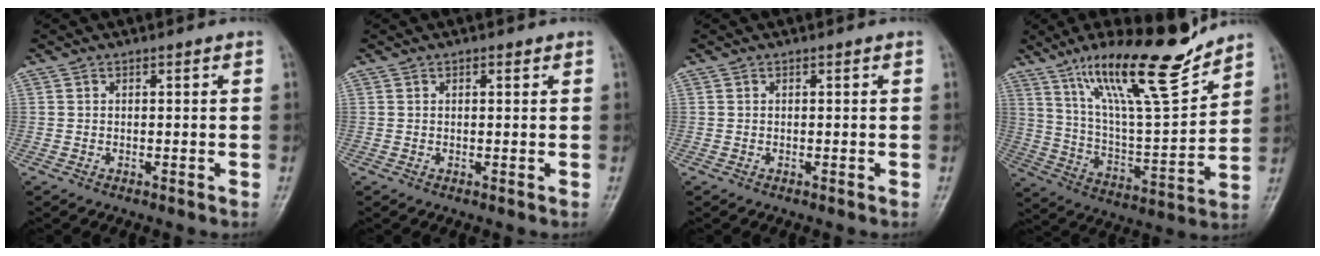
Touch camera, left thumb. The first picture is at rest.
{"total": 0.8, "force": [0.5, 0.4, 0.5], "torque": [-0.005, -0.001, 0.005]}
{"total": 0.0}
{"total": 19.8, "force": [14.4, 3.8, 13.1], "torque": [-0.190, -0.079, 0.254]}